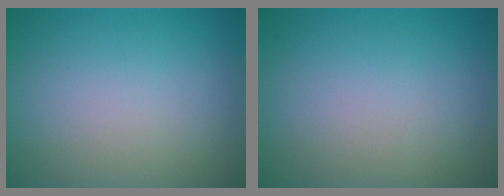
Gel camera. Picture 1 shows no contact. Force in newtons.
{"total": 0.0}